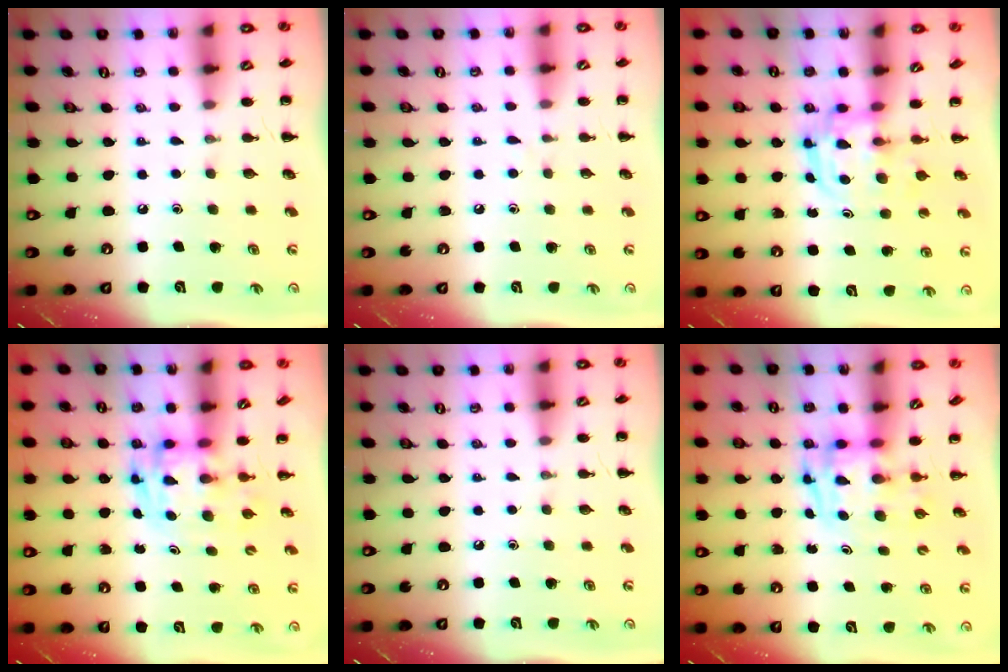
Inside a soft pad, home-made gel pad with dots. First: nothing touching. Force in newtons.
{"total": 2.8, "press": 2.6, "slide": 1.0}
{"total": 2.7, "press": 2.7, "slide": 0.3}
{"total": 3.3, "press": 3.3, "slide": 0.6}
{"total": 0.0}
{"total": 3.3, "press": 3.3, "slide": 0.6}